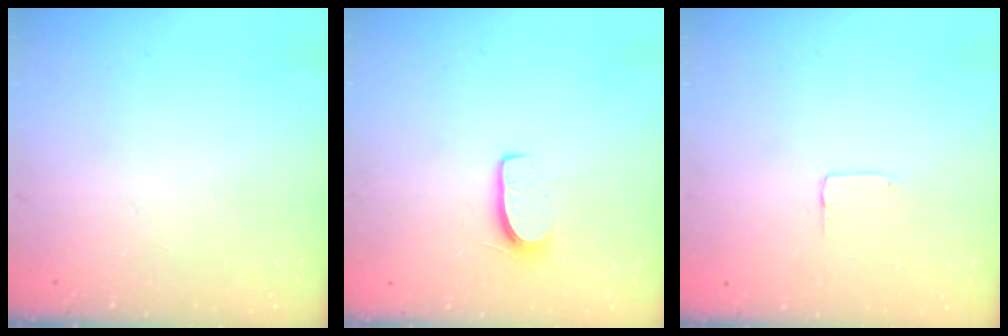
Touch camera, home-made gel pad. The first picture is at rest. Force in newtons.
{"total": 6.7, "press": 6.7, "slide": 0.5}
{"total": 3.7, "press": 3.6, "slide": 0.3}